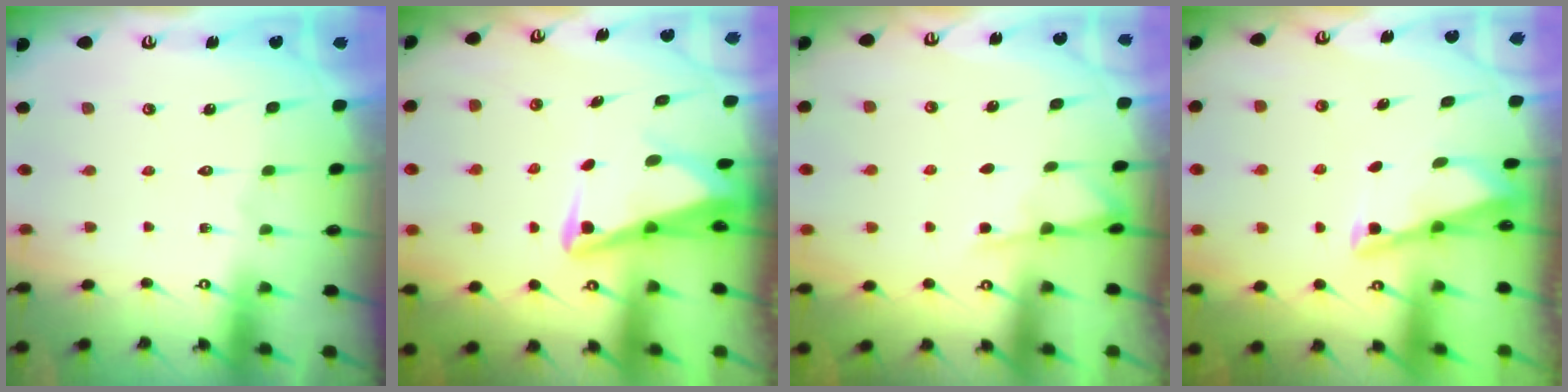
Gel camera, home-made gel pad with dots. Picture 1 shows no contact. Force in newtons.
{"total": 4.7, "press": 4.5, "slide": 1.2}
{"total": 2.5, "press": 2.5, "slide": 0.4}
{"total": 2.9, "press": 2.9, "slide": 0.4}